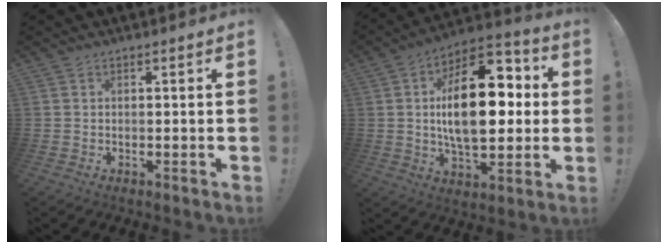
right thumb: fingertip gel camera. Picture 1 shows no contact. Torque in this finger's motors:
{"motor_torque": [0.17, 1.45, 1.85, 0.31, 0.22]}